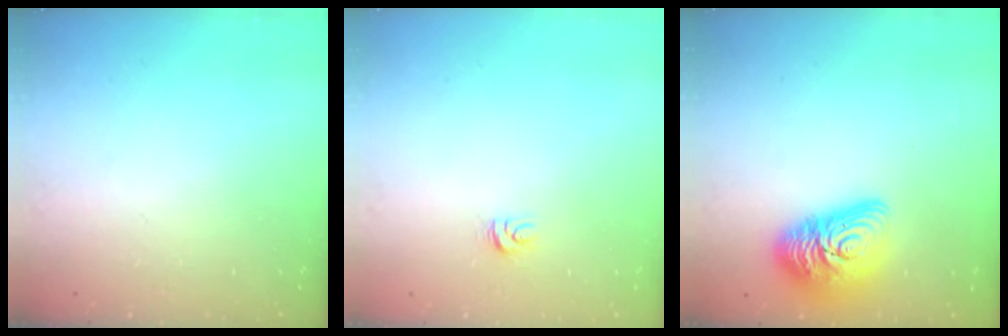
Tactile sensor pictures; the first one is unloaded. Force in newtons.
{"total": 4.1, "press": 4.1, "slide": 0.4}
{"total": 14.6, "press": 14.5, "slide": 1.1}